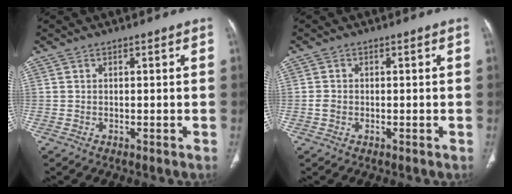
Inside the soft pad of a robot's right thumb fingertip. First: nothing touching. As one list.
[{"total": 1.6, "force": [-0.3, 1.3, 0.9], "torque": [-0.018, 0.003, -0.006]}]